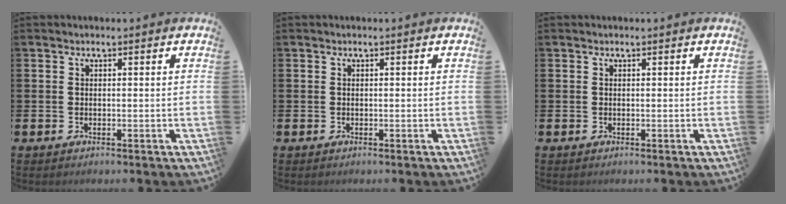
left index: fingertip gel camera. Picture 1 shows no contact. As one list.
[{"total": 0.0}, {"total": 0.0}]